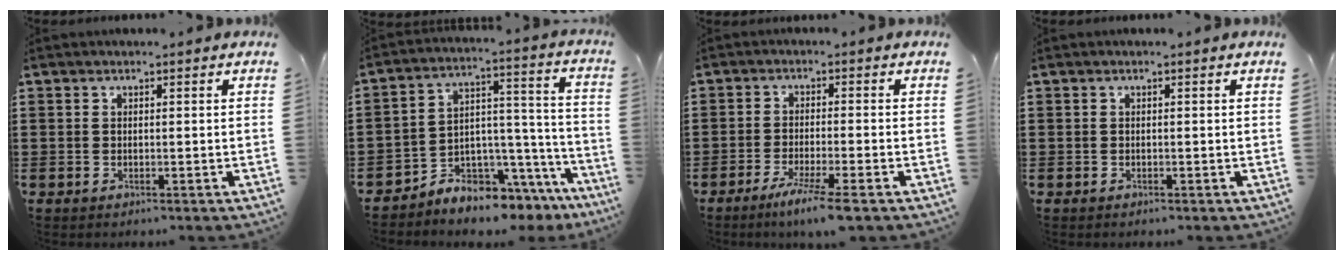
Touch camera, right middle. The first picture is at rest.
{"total": 6.0, "force": [-5.8, 1.6, -0.2], "torque": [0.003, 0.002, -0.112]}
{"total": 4.9, "force": [-3.5, -0.5, 3.3], "torque": [-0.058, -0.015, -0.062]}
{"total": 0.0}